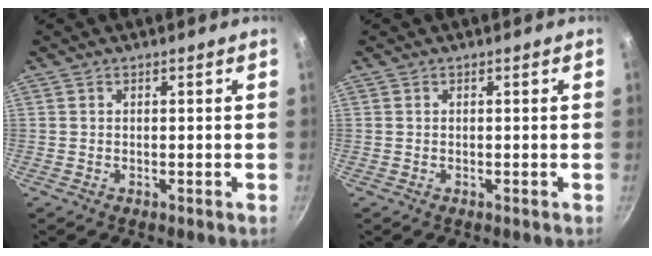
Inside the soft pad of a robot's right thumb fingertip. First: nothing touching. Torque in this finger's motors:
{"motor_torque": [-0.12, 0.92, 0.64, -0.50, -0.10]}